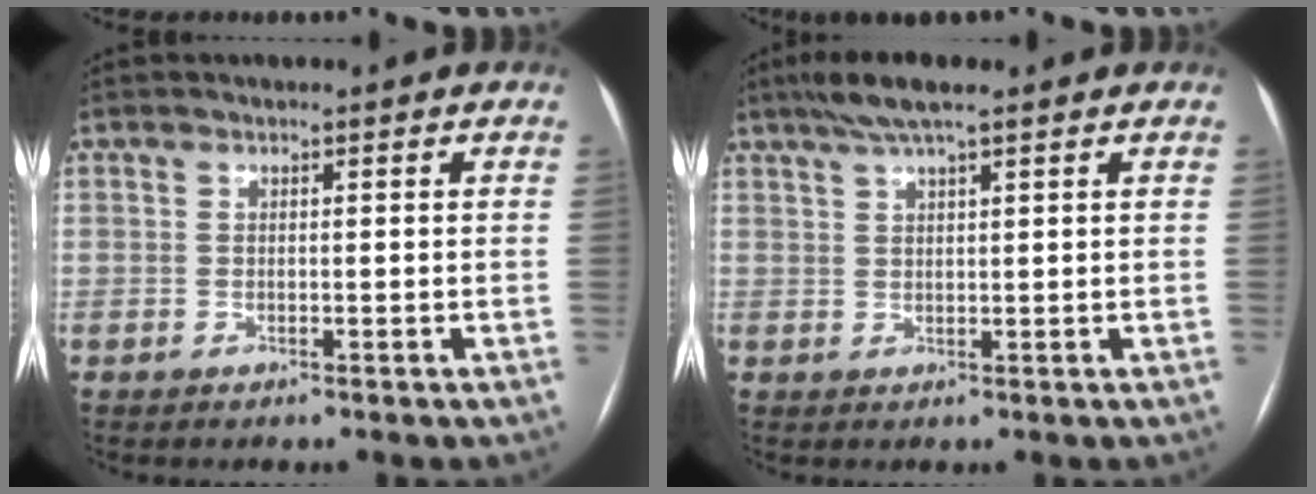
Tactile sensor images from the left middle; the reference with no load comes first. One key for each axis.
{"total": 5.3, "fx": 3.9, "fy": 0.4, "fz": 3.5, "tx": -0.069, "ty": 0.023, "tz": 0.070}